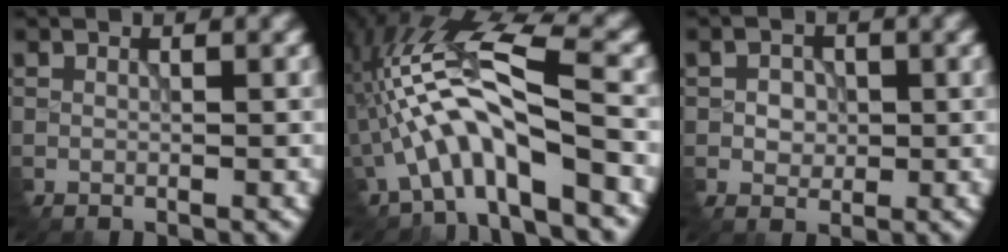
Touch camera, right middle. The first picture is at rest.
{"total": 8.5, "force": [-3.4, 2.2, 7.5], "torque": [-0.145, 0.025, -0.062]}
{"total": 2.0, "force": [-0.6, 1.7, 0.9], "torque": [-0.019, -0.001, -0.012]}